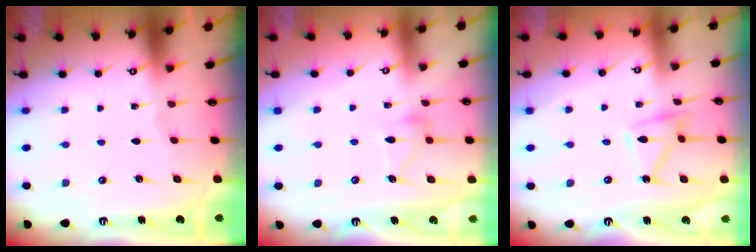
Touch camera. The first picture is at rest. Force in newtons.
{"total": 11.2, "press": 11.2, "slide": 0.5}
{"total": 9.5, "press": 9.5, "slide": 0.3}